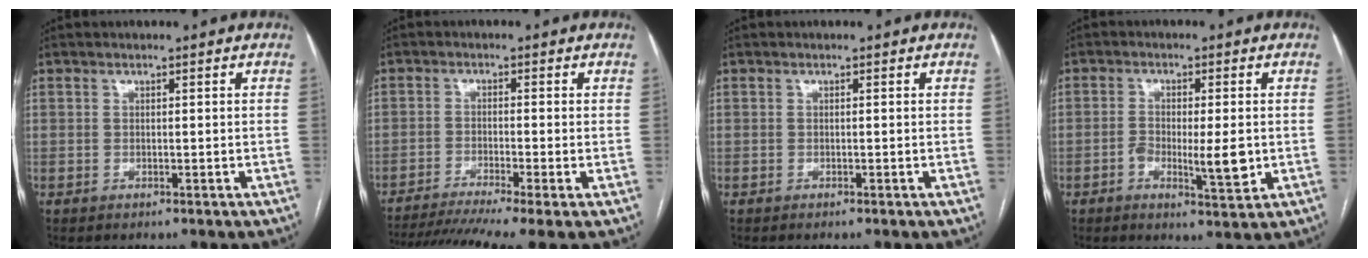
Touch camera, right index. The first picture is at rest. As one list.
[{"total": 11.1, "force": [-8.4, -0.6, 7.2], "torque": [-0.112, -0.020, -0.134]}, {"total": 0.0}, {"total": 6.2, "force": [-1.2, 1.6, 5.8], "torque": [-0.094, -0.006, -0.018]}]